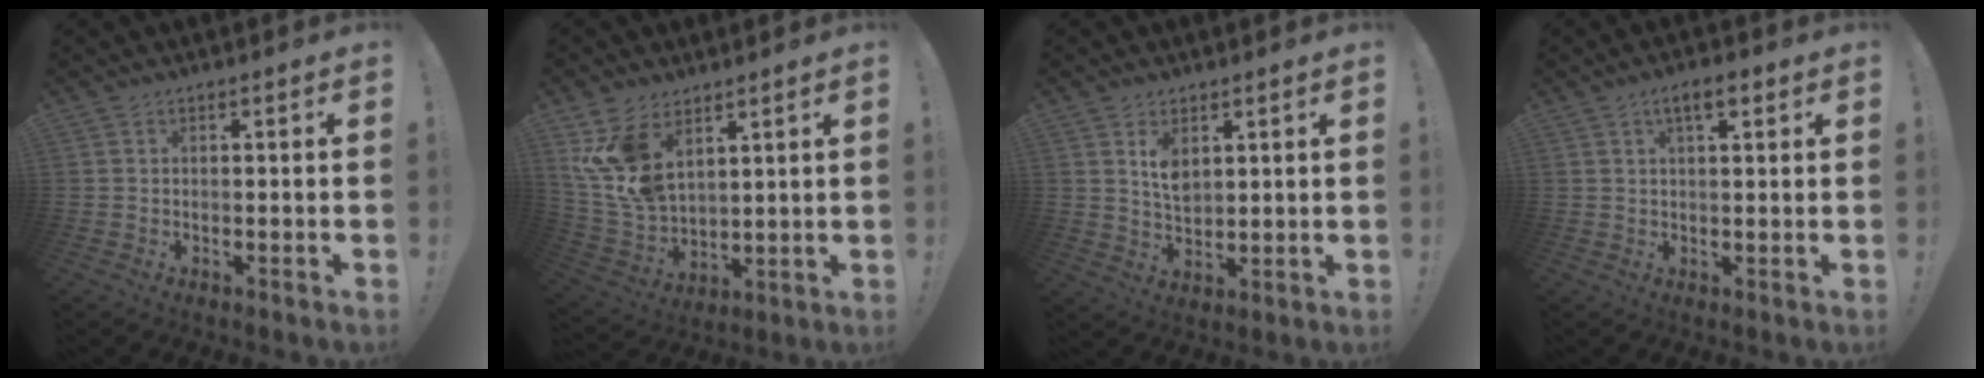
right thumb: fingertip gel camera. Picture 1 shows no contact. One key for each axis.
{"total": 13.1, "fx": 6.9, "fy": 8.3, "fz": 7.5, "tx": -0.161, "ty": -0.047, "tz": 0.138}
{"total": 6.5, "fx": 3.4, "fy": 4.0, "fz": 3.8, "tx": -0.050, "ty": -0.020, "tz": 0.059}
{"total": 3.9, "fx": 1.8, "fy": 1.2, "fz": 3.2, "tx": -0.051, "ty": -0.001, "tz": 0.028}